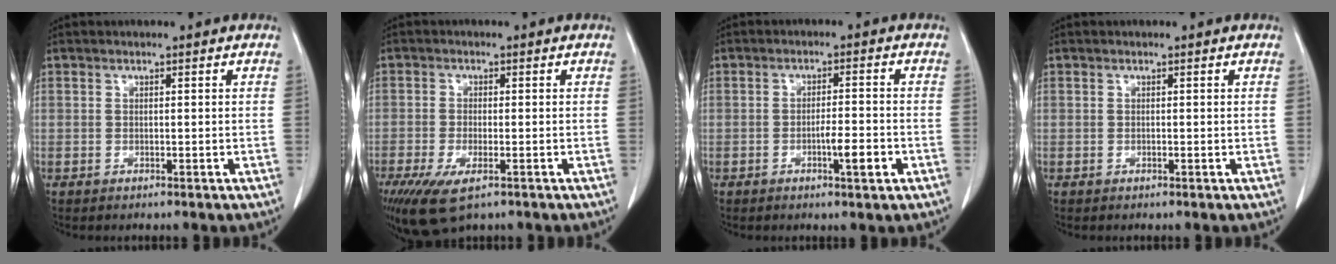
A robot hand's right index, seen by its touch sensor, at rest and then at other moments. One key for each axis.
{"total": 7.8, "fx": -4.7, "fy": 2.4, "fz": 5.7, "tx": -0.108, "ty": -0.021, "tz": -0.078}
{"total": 4.3, "fx": -1.7, "fy": 0.4, "fz": 3.9, "tx": -0.059, "ty": 0.000, "tz": -0.025}
{"total": 0.0}